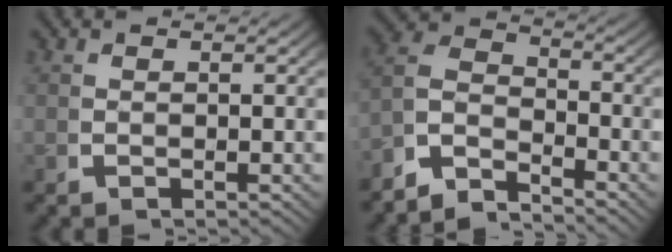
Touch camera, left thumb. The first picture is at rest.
{"total": 5.7, "force": [-2.1, 4.0, 3.4], "torque": [-0.059, -0.020, -0.045]}